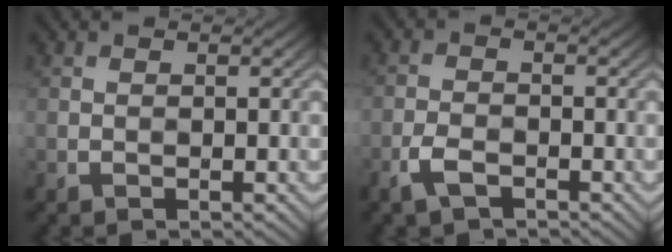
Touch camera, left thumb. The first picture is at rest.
{"total": 3.2, "force": [-1.3, 1.6, 2.5], "torque": [-0.051, -0.002, -0.032]}